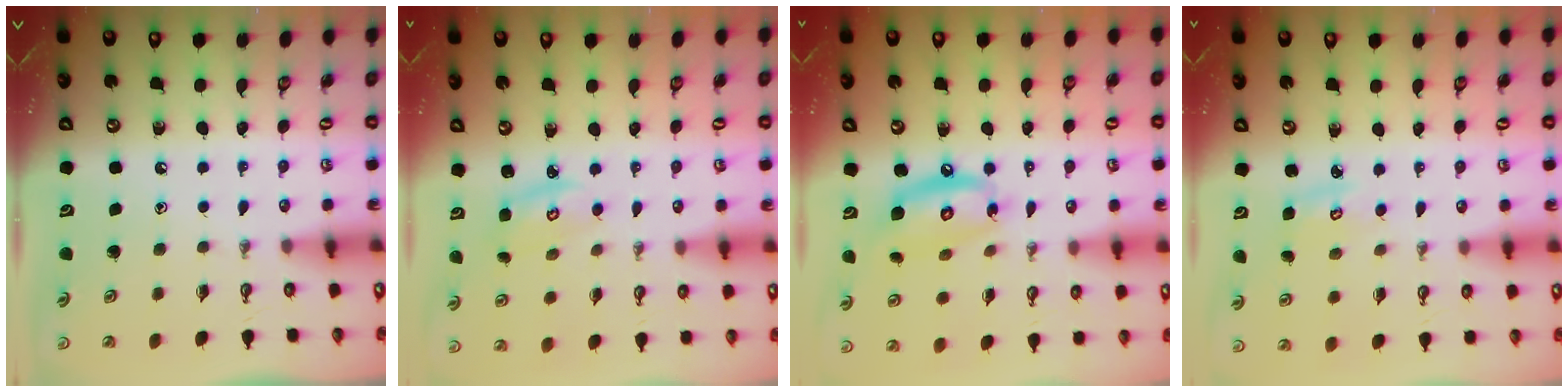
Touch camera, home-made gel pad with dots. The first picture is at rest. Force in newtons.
{"total": 3.0, "press": 3.0, "slide": 0.3}
{"total": 12.8, "press": 12.7, "slide": 1.5}
{"total": 2.6, "press": 2.6, "slide": 0.1}